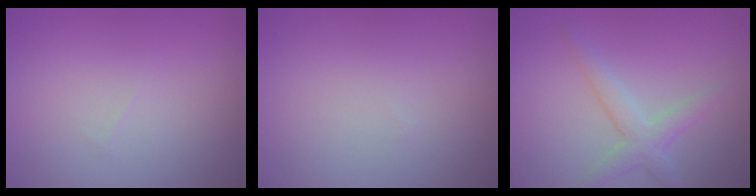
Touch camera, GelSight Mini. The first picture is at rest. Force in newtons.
{"total": 0.0}
{"total": 2.5, "press": 2.5, "slide": 0.2}